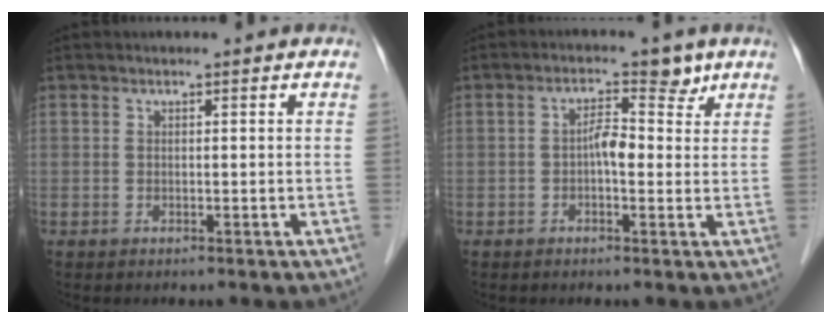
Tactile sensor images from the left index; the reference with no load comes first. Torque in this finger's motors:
{"motor_torque": [0.12, 0.10, 0.06, 0.03]}